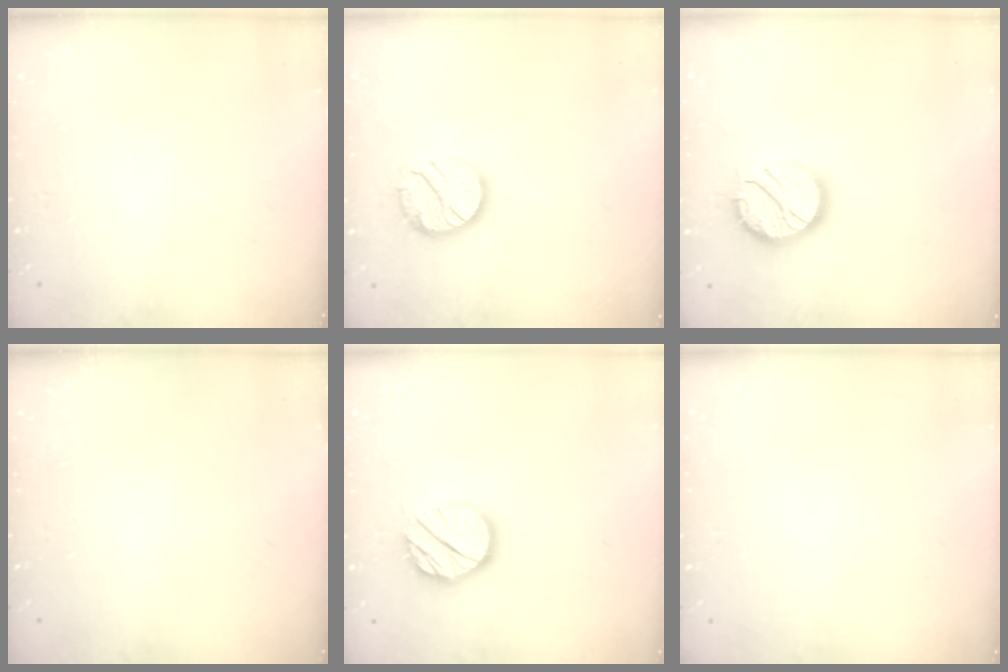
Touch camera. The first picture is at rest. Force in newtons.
{"total": 13.7, "press": 13.6, "slide": 1.0}
{"total": 14.9, "press": 14.9, "slide": 0.9}
{"total": 0.0}
{"total": 13.3, "press": 13.2, "slide": 1.4}
{"total": 0.7, "press": 0.7, "slide": 0.1}